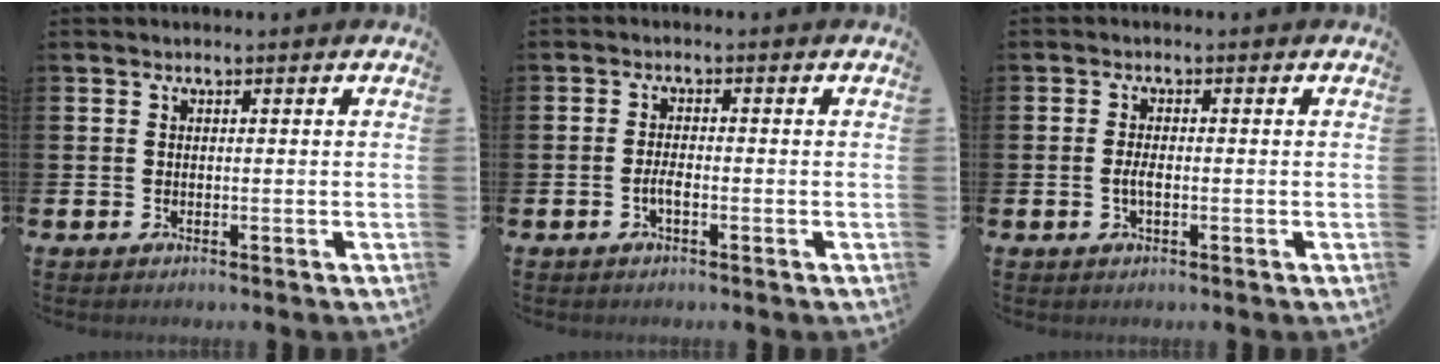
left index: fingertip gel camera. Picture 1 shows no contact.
{"total": 1.7, "force": [-0.8, 0.5, 1.5], "torque": [-0.027, 0.000, -0.015]}
{"total": 1.9, "force": [-0.4, 0.6, 1.7], "torque": [-0.031, 0.000, -0.009]}